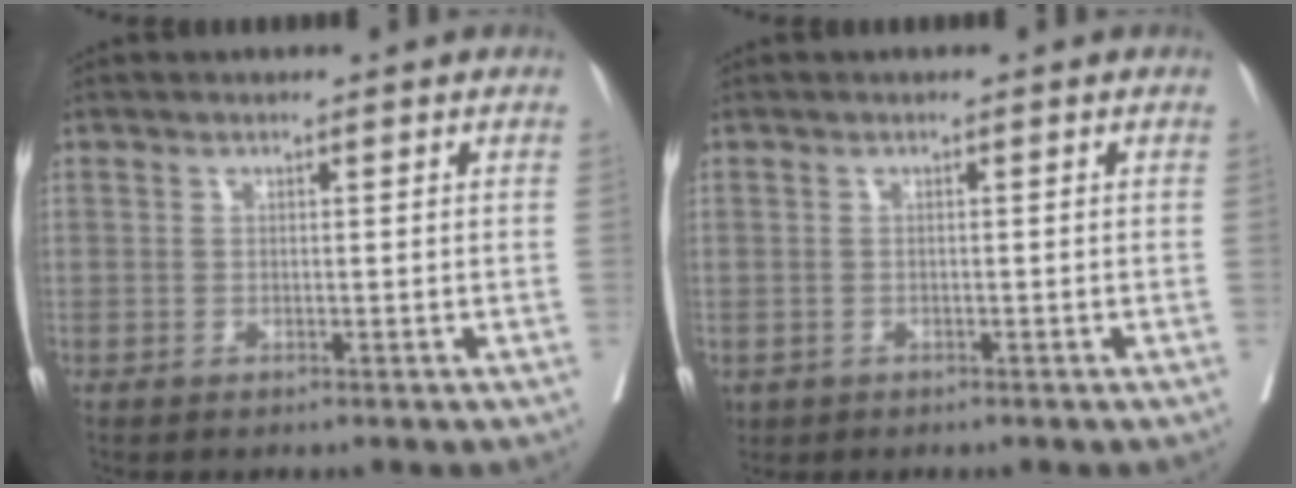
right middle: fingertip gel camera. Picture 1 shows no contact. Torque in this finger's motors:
{"motor_torque": [0.40, -0.38, 0.02, 0.04]}